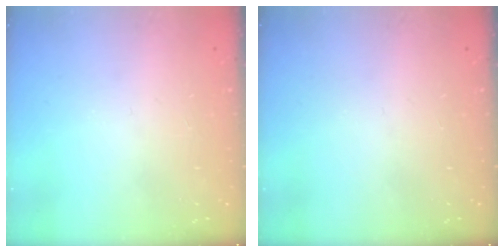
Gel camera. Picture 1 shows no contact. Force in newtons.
{"total": 0.0}